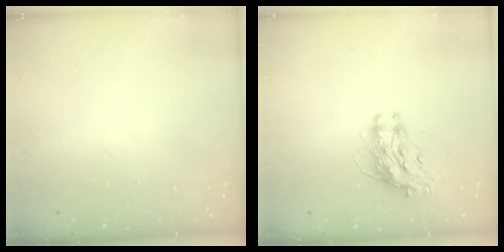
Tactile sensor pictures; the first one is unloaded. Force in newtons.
{"total": 9.2, "press": 9.2, "slide": 0.9}